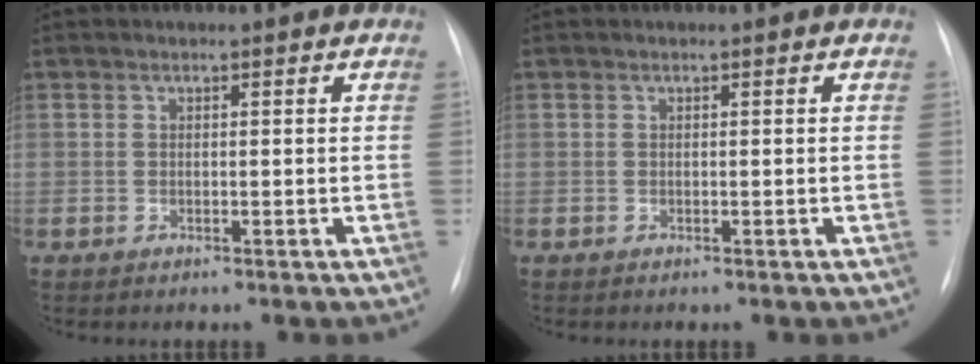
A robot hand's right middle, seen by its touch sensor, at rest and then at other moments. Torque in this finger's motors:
{"motor_torque": [-0.46, -0.03, -0.02, -0.01]}